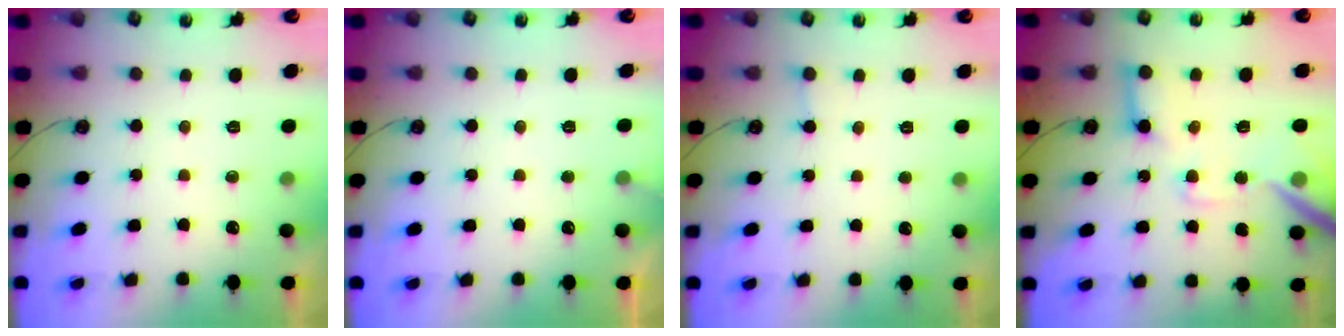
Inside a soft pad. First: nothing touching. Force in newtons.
{"total": 2.9, "press": 2.9, "slide": 0.2}
{"total": 1.7, "press": 1.7, "slide": 0.3}
{"total": 15.0, "press": 14.8, "slide": 2.1}